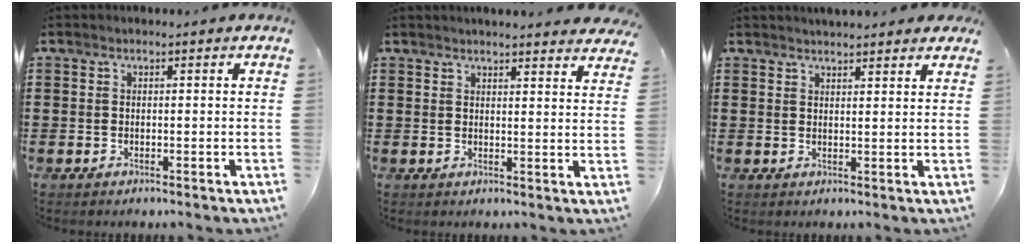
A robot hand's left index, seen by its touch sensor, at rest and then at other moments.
{"total": 2.8, "force": [2.8, -0.3, 0.3], "torque": [-0.007, -0.012, 0.051]}
{"total": 2.3, "force": [2.2, 0.1, 0.3], "torque": [-0.011, -0.001, 0.043]}